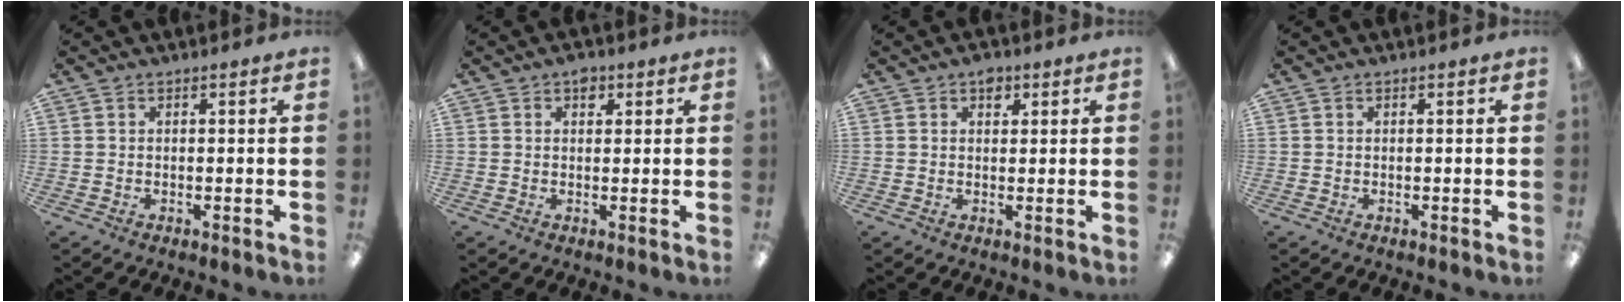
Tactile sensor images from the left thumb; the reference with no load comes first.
{"total": 2.5, "force": [1.4, 1.6, 1.4], "torque": [-0.005, -0.003, 0.018]}
{"total": 2.8, "force": [1.6, 1.7, 1.5], "torque": [-0.007, -0.005, 0.023]}
{"total": 0.0}